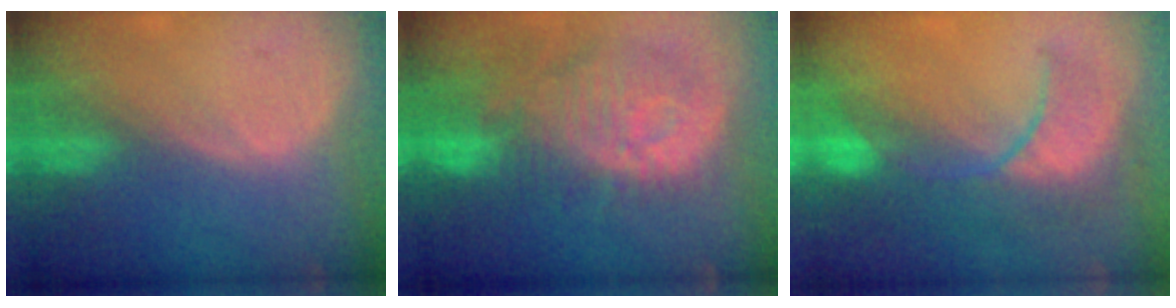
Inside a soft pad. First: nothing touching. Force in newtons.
{"total": 12.6, "press": 11.2, "slide": 5.8}
{"total": 9.5, "press": 9.1, "slide": 2.7}